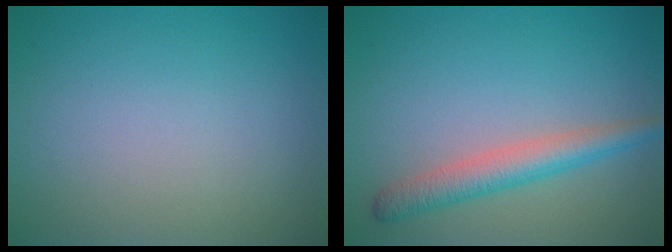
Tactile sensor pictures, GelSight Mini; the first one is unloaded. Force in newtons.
{"total": 3.5, "press": 3.4, "slide": 0.3}